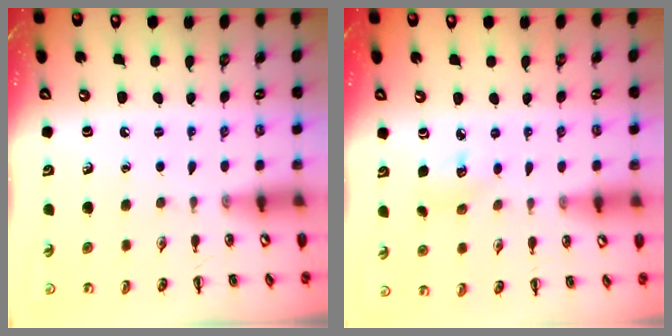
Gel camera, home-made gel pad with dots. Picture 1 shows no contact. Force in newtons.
{"total": 3.9, "press": 3.7, "slide": 1.0}